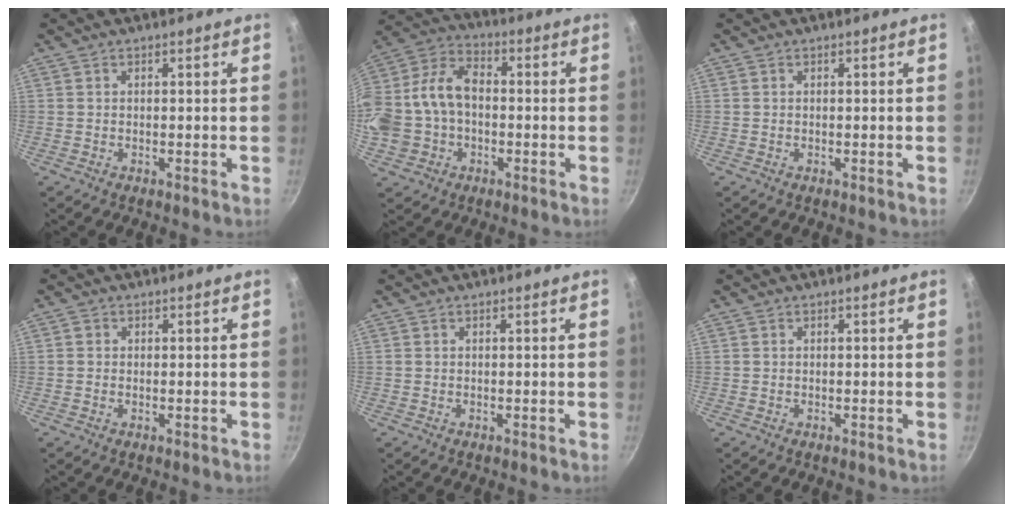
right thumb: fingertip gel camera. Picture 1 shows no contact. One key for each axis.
{"total": 17.6, "fx": -1.4, "fy": 12.9, "fz": 11.8, "tx": -0.242, "ty": 0.051, "tz": -0.031}
{"total": 0.0}
{"total": 0.6, "fx": 0.0, "fy": 0.5, "fz": 0.2, "tx": -0.004, "ty": 0.001, "tz": -0.002}
{"total": 0.0}
{"total": 0.0}